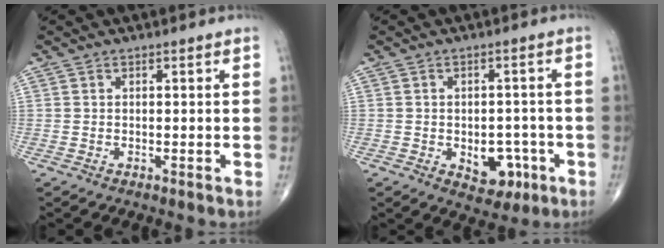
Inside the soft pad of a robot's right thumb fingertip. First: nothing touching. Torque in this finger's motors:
{"motor_torque": [2.84, 2.16, 0.31, -0.47, -0.01]}